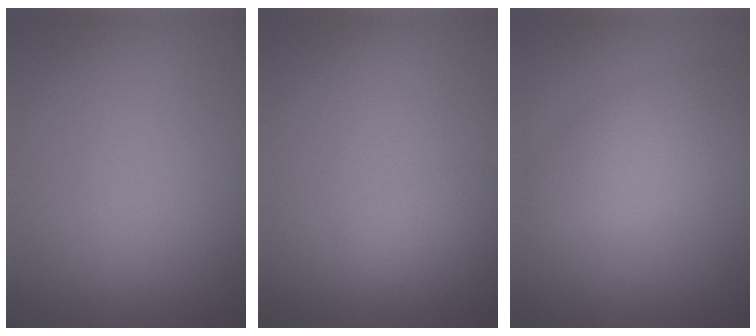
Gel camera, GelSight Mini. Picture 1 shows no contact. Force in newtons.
{"total": 1.0, "press": 1.0, "slide": 0.1}
{"total": 4.5, "press": 4.5, "slide": 0.2}